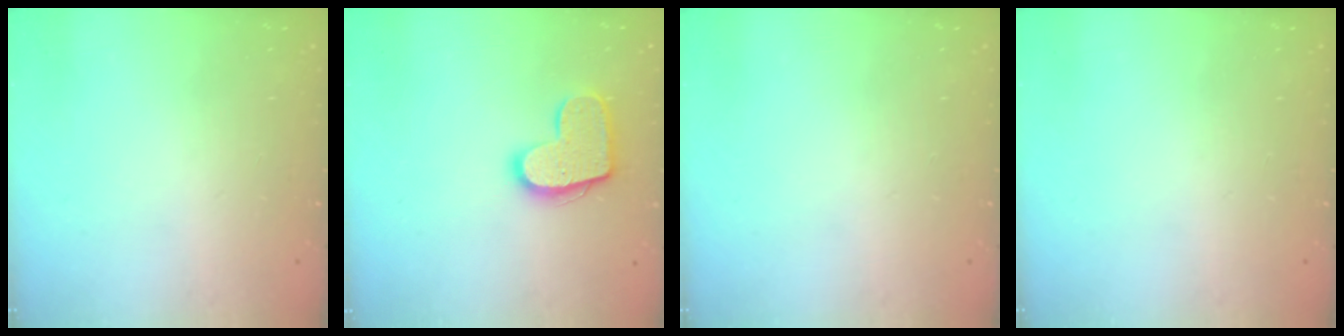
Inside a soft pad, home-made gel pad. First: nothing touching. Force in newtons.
{"total": 12.8, "press": 12.8, "slide": 0.6}
{"total": 0.0}
{"total": 0.0}